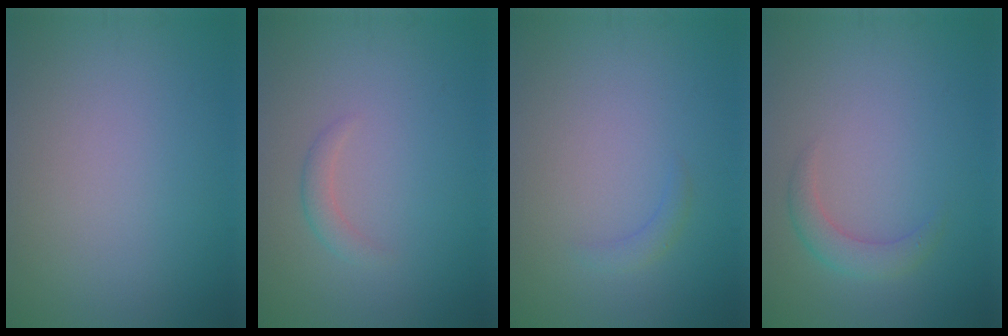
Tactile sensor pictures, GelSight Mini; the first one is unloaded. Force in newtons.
{"total": 1.3, "press": 1.3, "slide": 0.1}
{"total": 1.0, "press": 1.0, "slide": 0.1}
{"total": 2.3, "press": 2.3, "slide": 0.1}